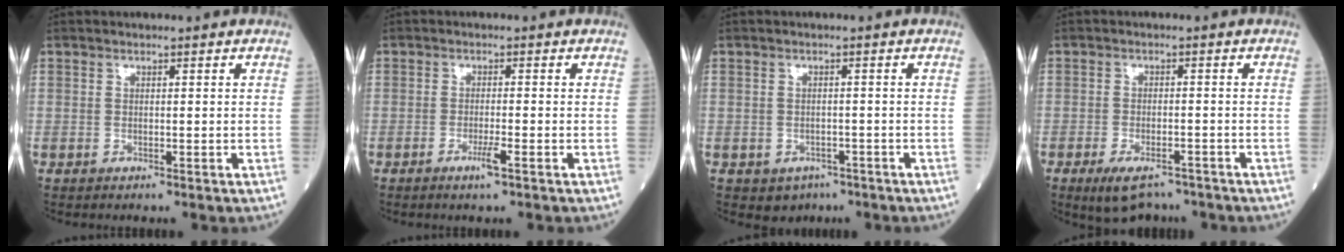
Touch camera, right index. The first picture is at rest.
{"total": 2.2, "force": [-1.2, -0.2, 1.9], "torque": [-0.038, -0.004, -0.022]}
{"total": 2.9, "force": [-1.7, 2.3, 0.7], "torque": [-0.008, 0.007, -0.016]}
{"total": 6.4, "force": [-4.8, 2.5, 3.4], "torque": [-0.061, -0.005, -0.074]}